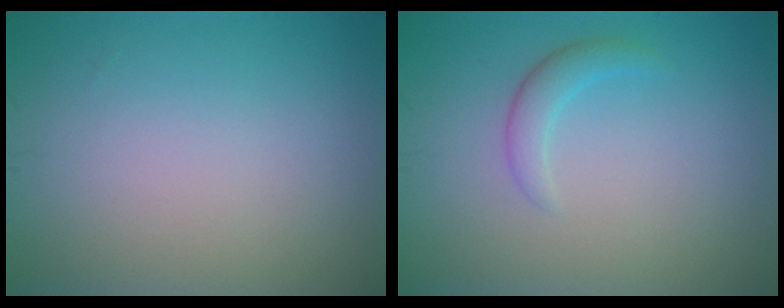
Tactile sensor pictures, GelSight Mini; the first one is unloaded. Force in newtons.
{"total": 1.7, "press": 1.7, "slide": 0.1}